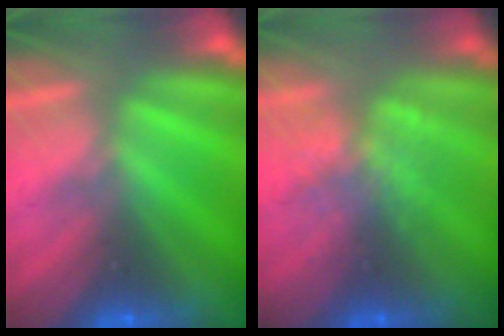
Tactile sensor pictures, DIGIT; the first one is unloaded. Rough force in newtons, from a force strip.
{"total": 4.5}